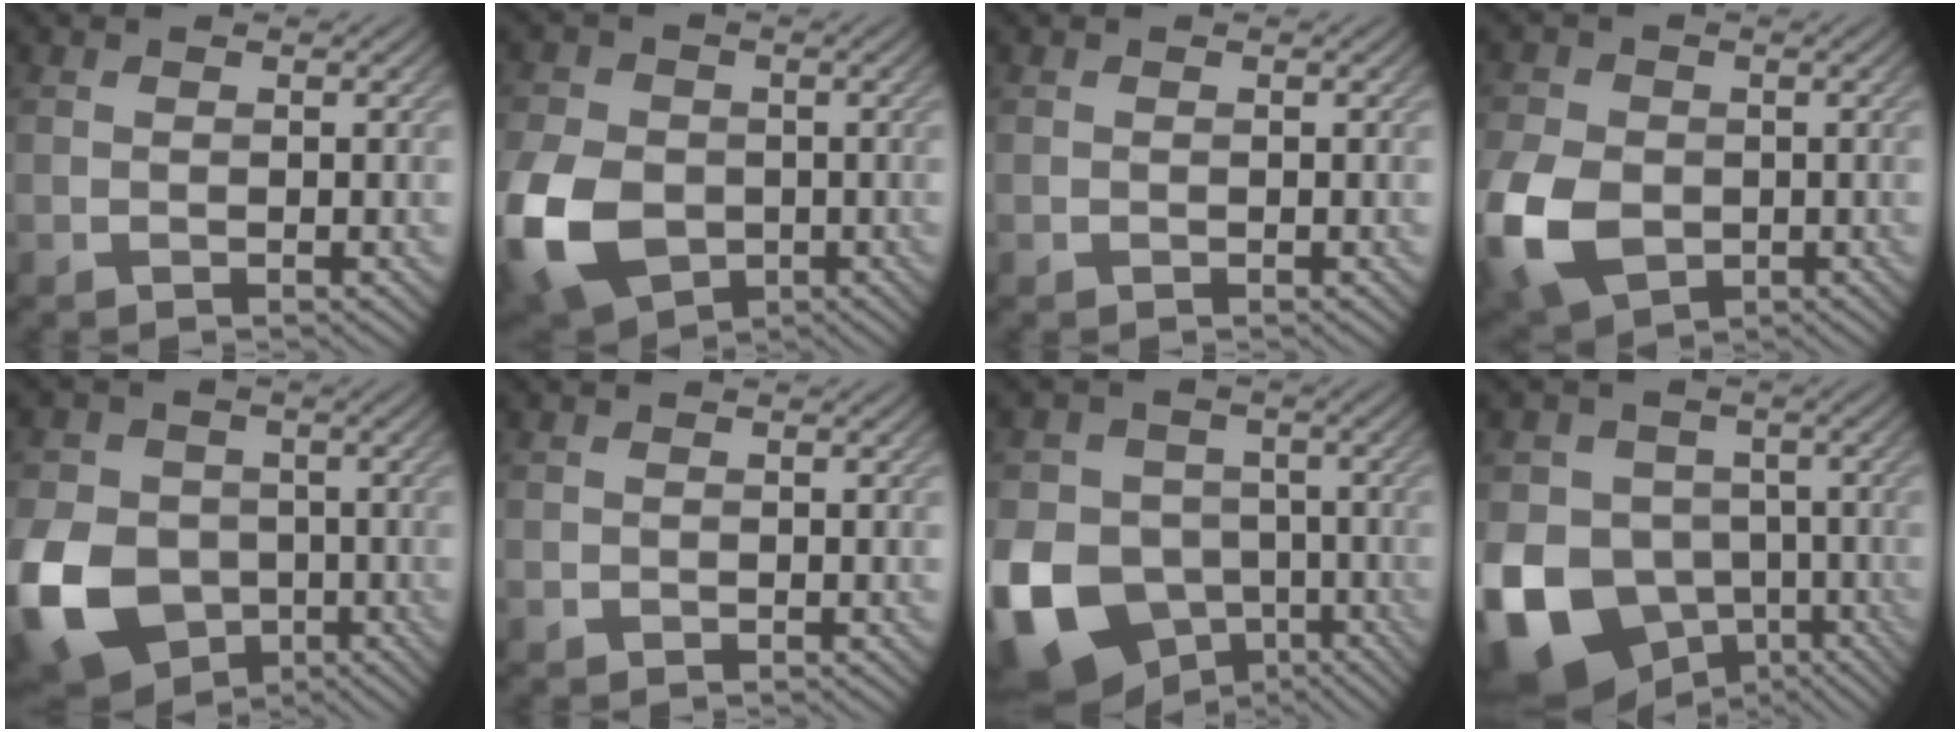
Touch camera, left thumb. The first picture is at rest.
{"total": 13.3, "force": [-3.6, 9.6, 8.4], "torque": [-0.232, -0.030, -0.076]}
{"total": 0.0}
{"total": 10.8, "force": [-2.8, 7.8, 6.9], "torque": [-0.197, -0.023, -0.060]}
{"total": 13.8, "force": [-4.4, 10.6, 7.5], "torque": [-0.209, -0.043, -0.084]}
{"total": 0.5, "force": [-0.2, 0.5, 0.0], "torque": [0.002, -0.006, -0.005]}
{"total": 16.2, "force": [-6.4, 13.0, 7.2], "torque": [-0.210, -0.050, -0.123]}
{"total": 14.4, "force": [-5.2, 11.7, 6.5], "torque": [-0.181, -0.031, -0.103]}